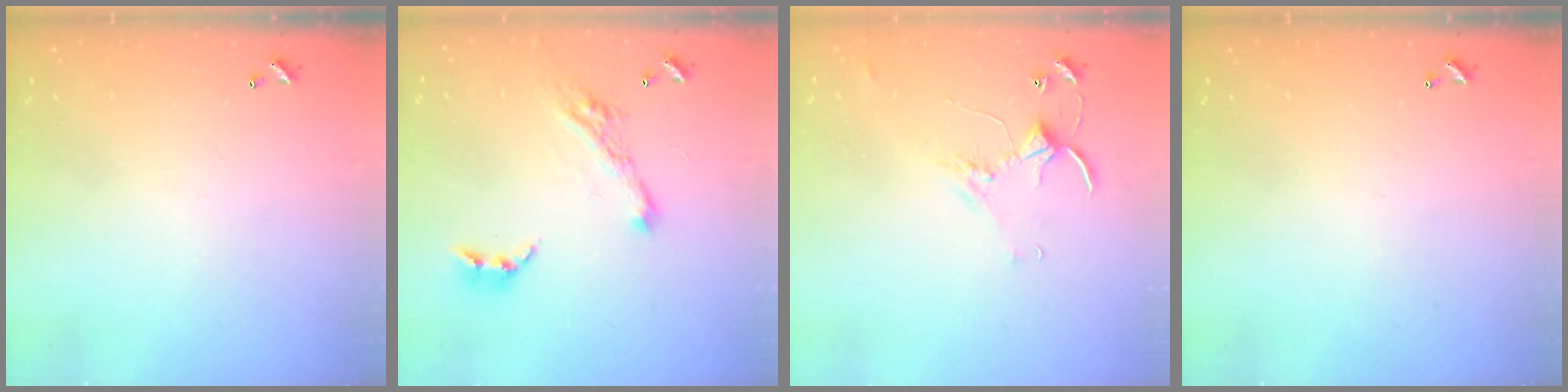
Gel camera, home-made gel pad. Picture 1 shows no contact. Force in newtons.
{"total": 9.2, "press": 9.1, "slide": 1.1}
{"total": 2.8, "press": 2.8, "slide": 0.4}
{"total": 0.0}